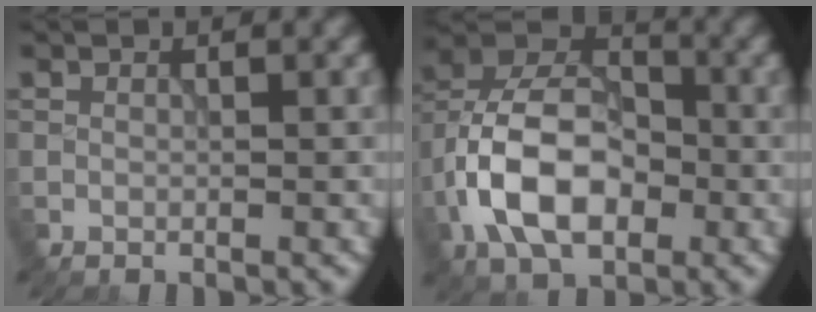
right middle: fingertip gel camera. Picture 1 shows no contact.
{"total": 10.4, "force": [-2.9, 6.5, 7.6], "torque": [-0.153, 0.011, -0.066]}